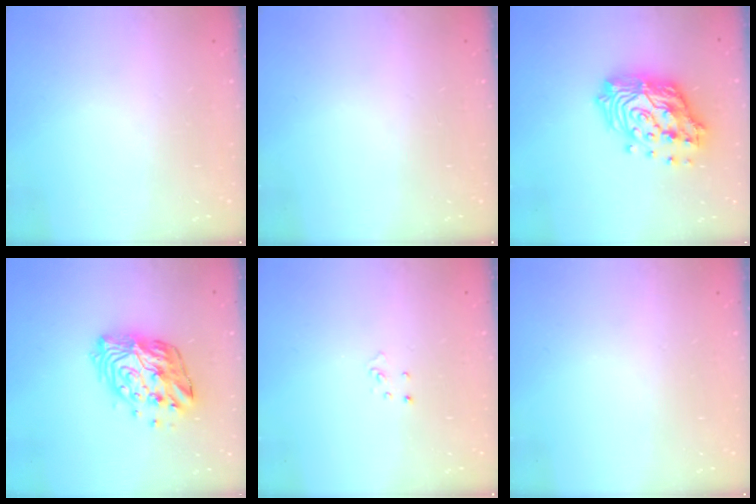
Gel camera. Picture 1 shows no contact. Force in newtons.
{"total": 0.0}
{"total": 19.3, "press": 19.2, "slide": 2.1}
{"total": 14.2, "press": 14.2, "slide": 1.3}
{"total": 3.0, "press": 2.9, "slide": 0.3}
{"total": 0.0}